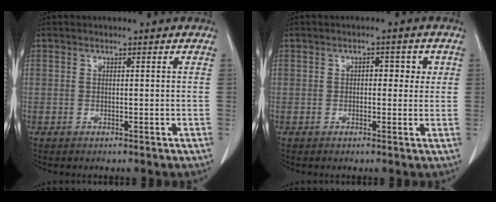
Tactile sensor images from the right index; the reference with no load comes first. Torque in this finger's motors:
{"motor_torque": [0.09, 0.26, 0.06, 0.01]}